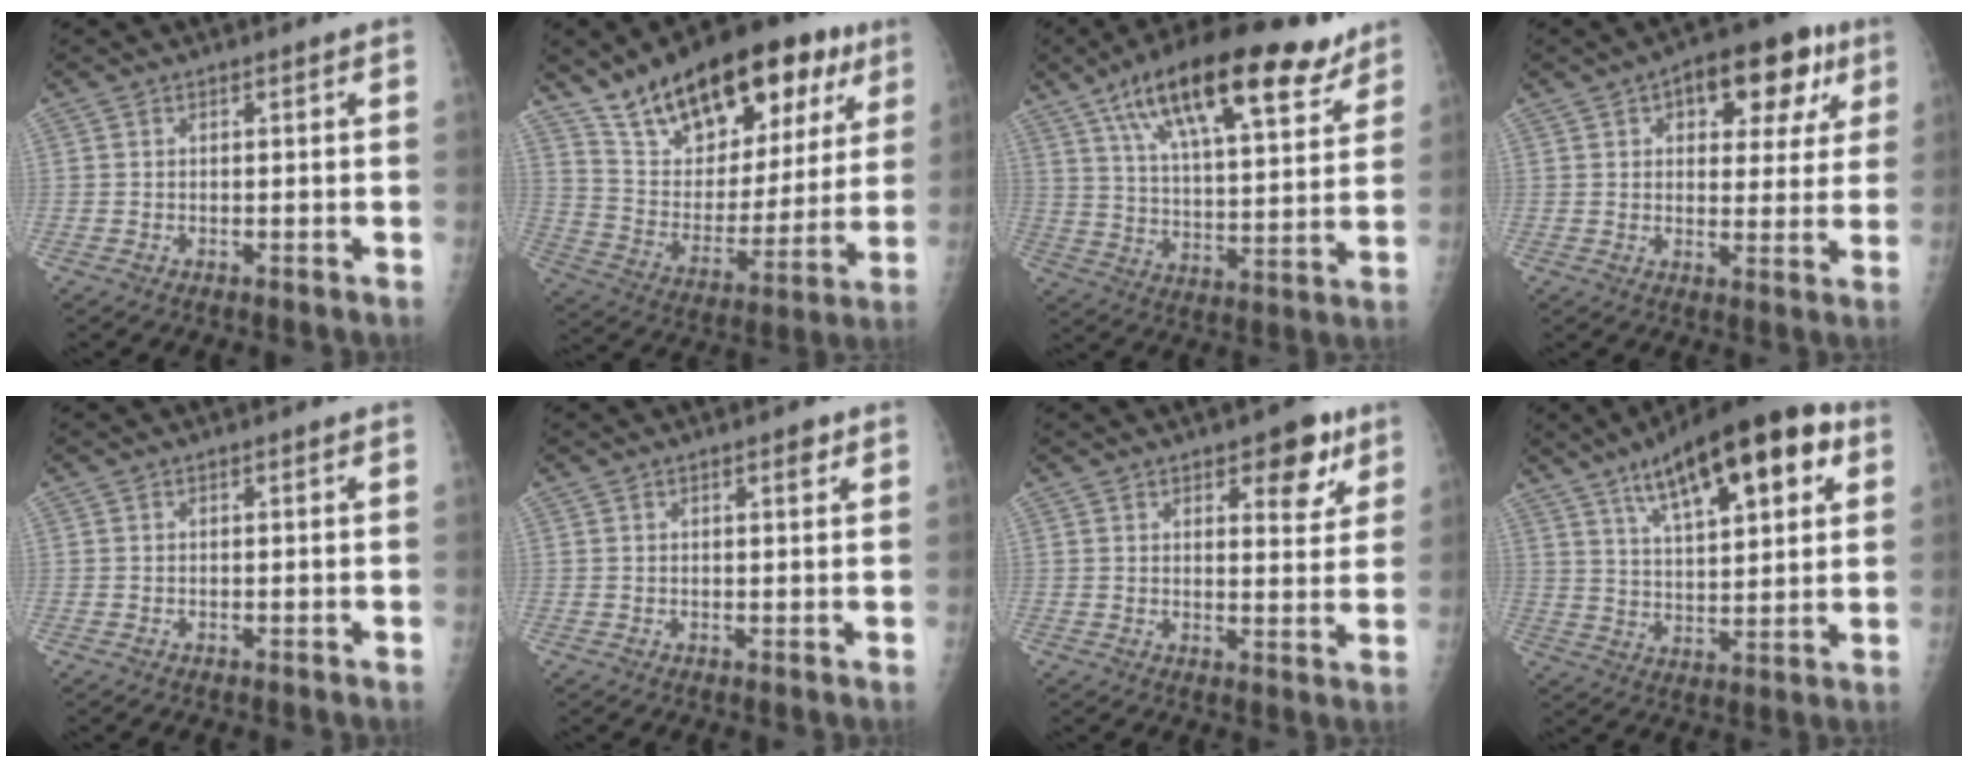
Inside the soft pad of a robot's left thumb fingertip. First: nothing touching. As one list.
[{"total": 27.7, "force": [16.6, 13.1, 17.9], "torque": [-0.242, -0.027, 0.271]}, {"total": 24.0, "force": [14.4, 8.2, 17.2], "torque": [-0.256, -0.031, 0.235]}, {"total": 14.4, "force": [6.3, 7.8, 10.4], "torque": [-0.084, 0.005, 0.080]}, {"total": 0.0}, {"total": 1.6, "force": [0.9, 0.6, 1.1], "torque": [-0.009, -0.003, 0.011]}, {"total": 7.9, "force": [4.4, 3.6, 5.4], "torque": [-0.036, -0.021, 0.054]}, {"total": 20.0, "force": [9.4, 7.2, 16.1], "torque": [-0.219, -0.012, 0.148]}]